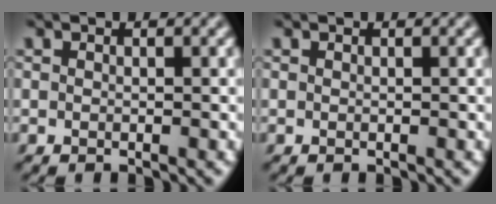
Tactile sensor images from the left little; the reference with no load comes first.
{"total": 0.0}